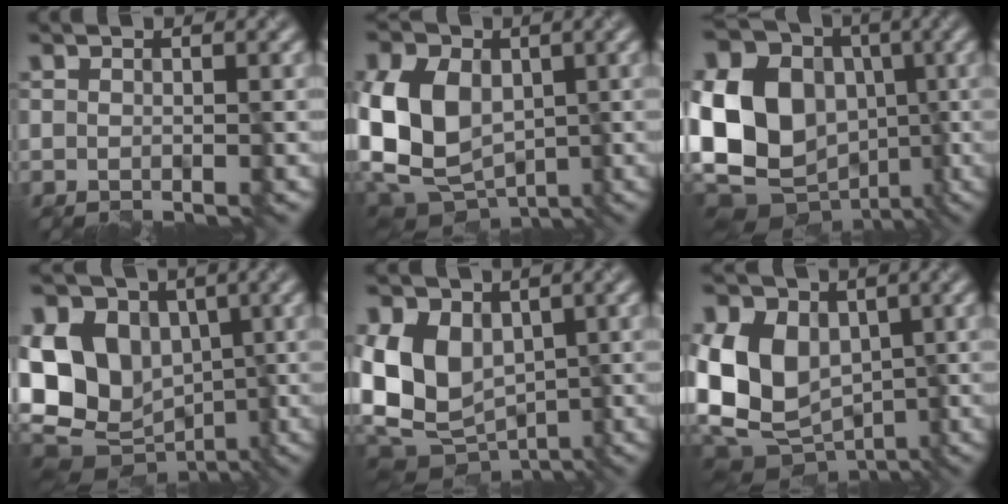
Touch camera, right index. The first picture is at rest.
{"total": 10.7, "force": [-0.8, 8.1, 7.0], "torque": [-0.141, 0.007, -0.018]}
{"total": 15.1, "force": [-2.1, 12.1, 8.8], "torque": [-0.199, 0.019, -0.049]}
{"total": 12.1, "force": [-0.7, 9.4, 7.5], "torque": [-0.141, 0.015, -0.019]}
{"total": 9.1, "force": [-0.8, 6.7, 6.1], "torque": [-0.108, 0.007, -0.020]}
{"total": 11.1, "force": [-0.8, 8.4, 7.1], "torque": [-0.139, 0.016, -0.020]}